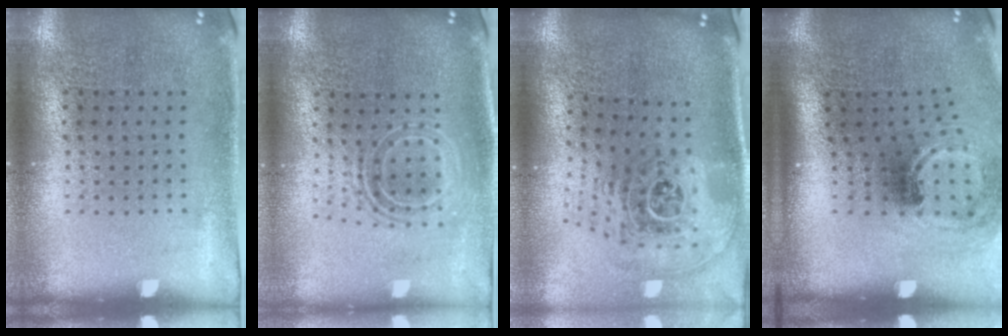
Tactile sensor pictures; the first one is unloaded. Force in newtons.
{"total": 1.6, "press": 1.3, "slide": 0.9}
{"total": 2.4, "press": 1.7, "slide": 1.7}
{"total": 1.9, "press": 1.2, "slide": 1.4}